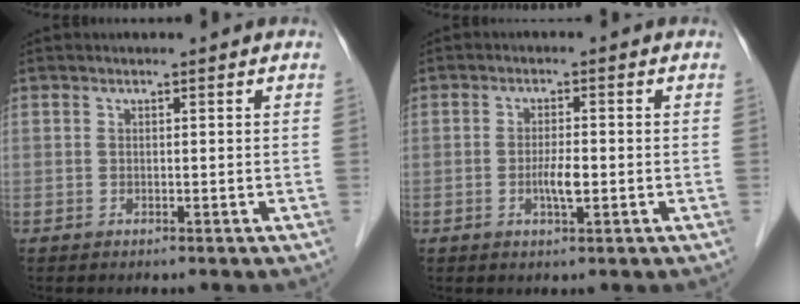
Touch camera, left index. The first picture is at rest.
{"total": 3.2, "force": [-0.8, 0.6, 3.0], "torque": [-0.060, -0.003, -0.014]}